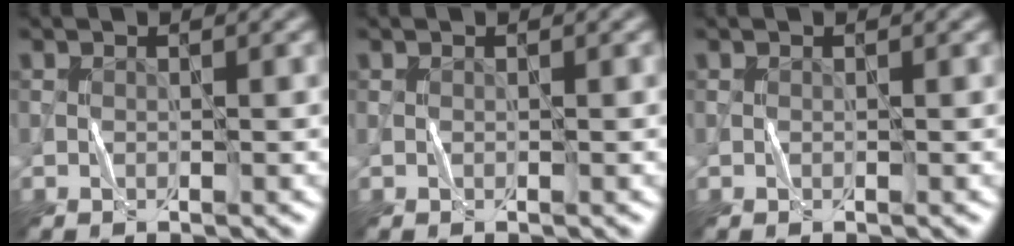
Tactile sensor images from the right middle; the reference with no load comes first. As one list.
[{"total": 0.0}, {"total": 0.0}]